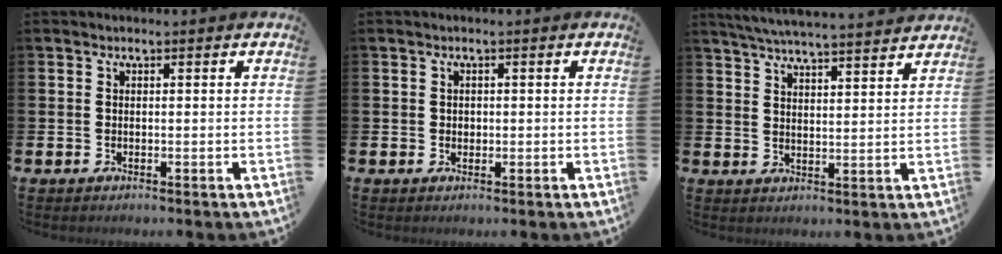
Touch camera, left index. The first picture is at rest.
{"total": 0.9, "force": [0.4, 0.7, 0.3], "torque": [0.010, 0.001, 0.002]}
{"total": 5.8, "force": [5.6, -0.2, 1.2], "torque": [-0.031, -0.038, 0.098]}